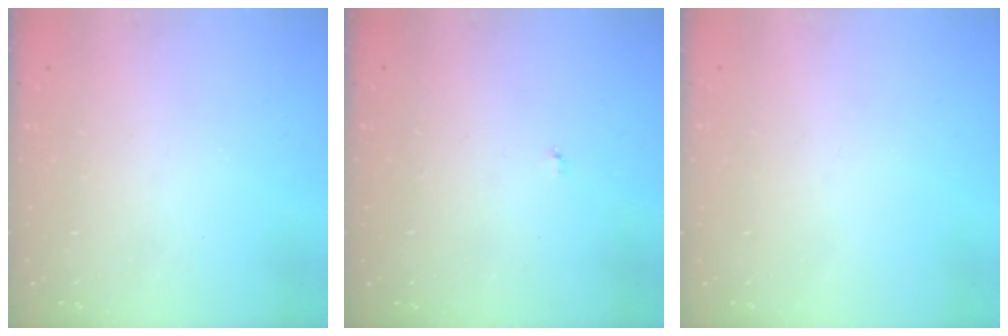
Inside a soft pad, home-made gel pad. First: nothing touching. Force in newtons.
{"total": 2.9, "press": 2.9, "slide": 0.3}
{"total": 0.0}